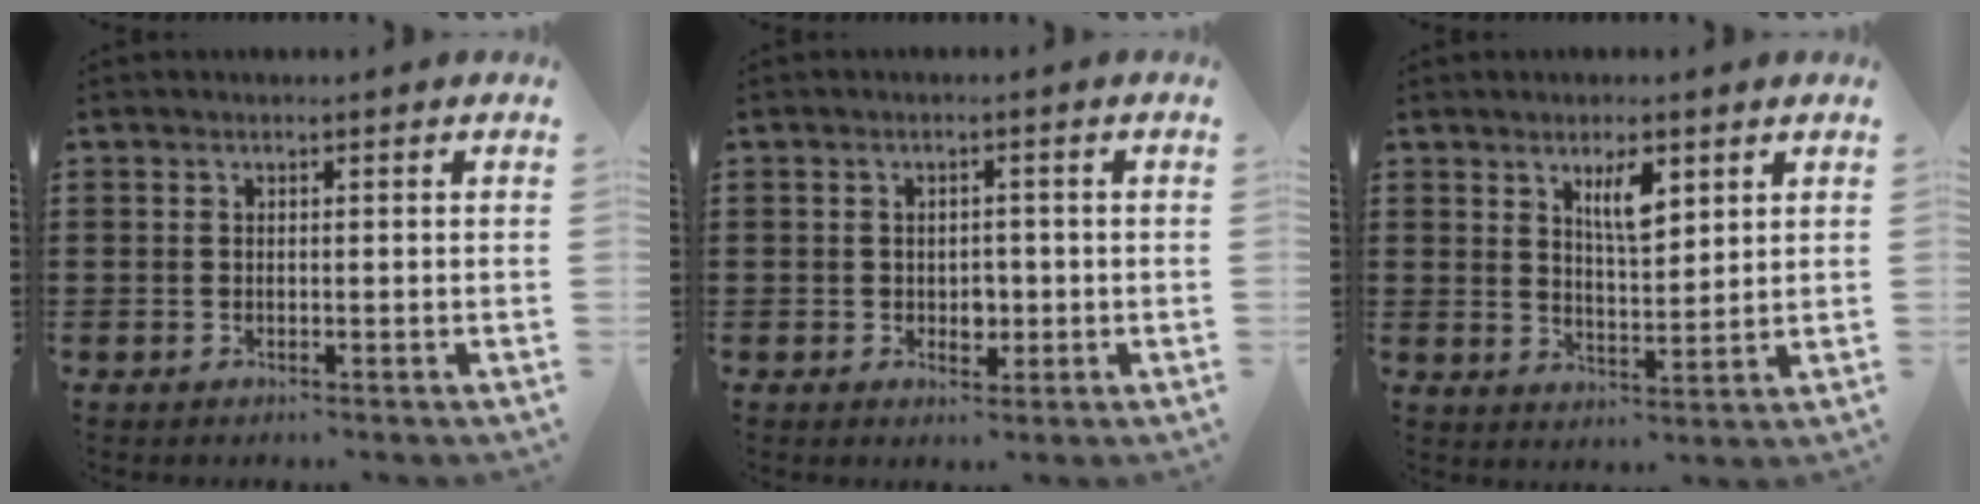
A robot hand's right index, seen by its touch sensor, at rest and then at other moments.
{"total": 2.4, "force": [-0.3, 1.7, 1.7], "torque": [-0.026, 0.001, -0.009]}
{"total": 5.1, "force": [2.8, 1.7, 4.0], "torque": [-0.070, -0.001, 0.045]}